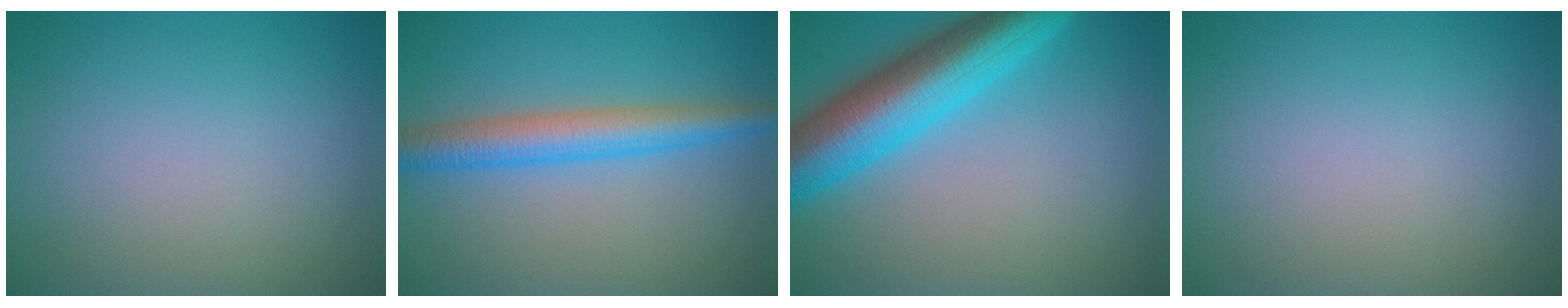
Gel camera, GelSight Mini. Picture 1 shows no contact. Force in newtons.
{"total": 4.5, "press": 4.5, "slide": 0.0}
{"total": 9.0, "press": 9.0, "slide": 0.4}
{"total": 0.0}